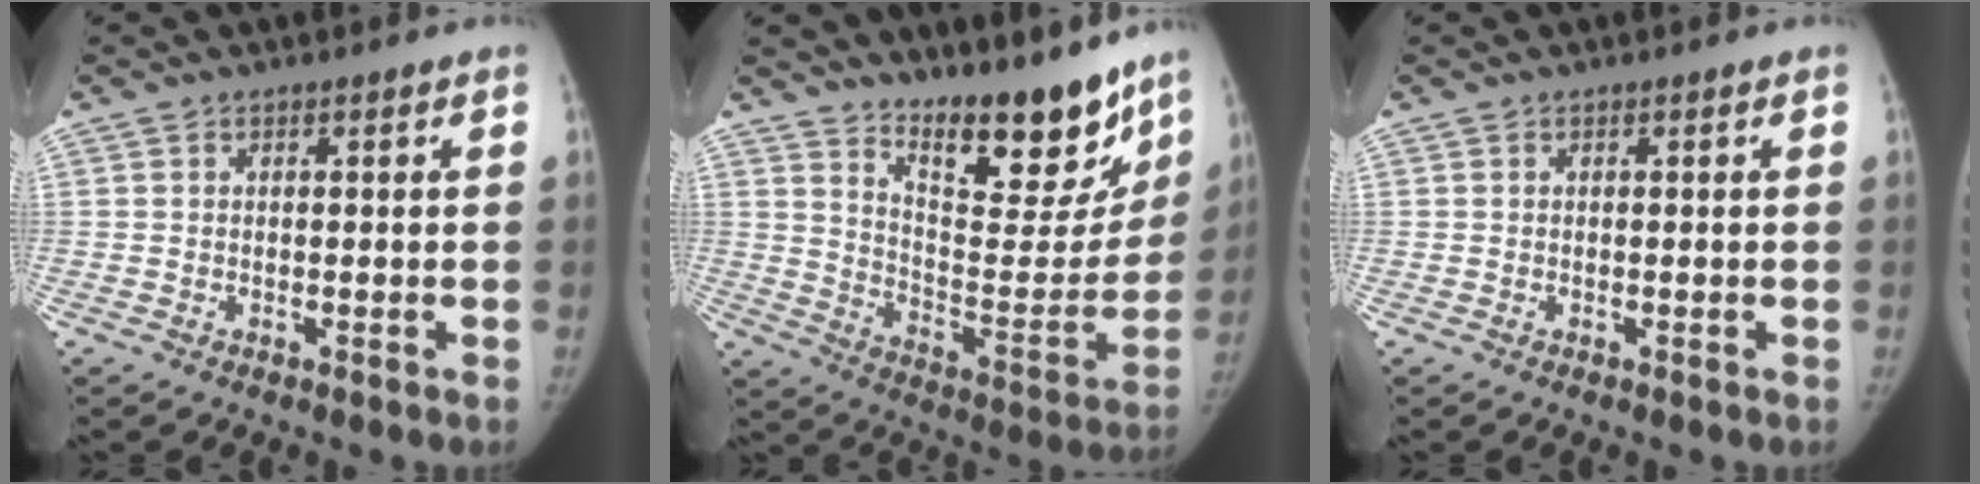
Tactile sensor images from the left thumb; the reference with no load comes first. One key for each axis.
{"total": 21.0, "fx": 16.0, "fy": 6.5, "fz": 11.9, "tx": -0.129, "ty": -0.120, "tz": 0.246}
{"total": 0.0}